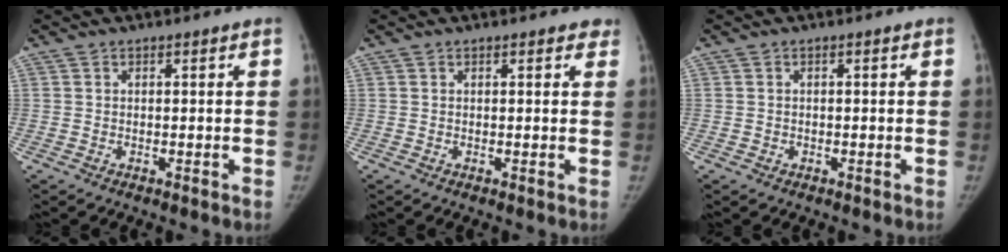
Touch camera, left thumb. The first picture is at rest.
{"total": 1.3, "force": [1.0, 0.7, 0.3], "torque": [0.012, -0.002, 0.002]}
{"total": 0.7, "force": [-0.3, 0.6, 0.0], "torque": [0.000, 0.004, -0.005]}